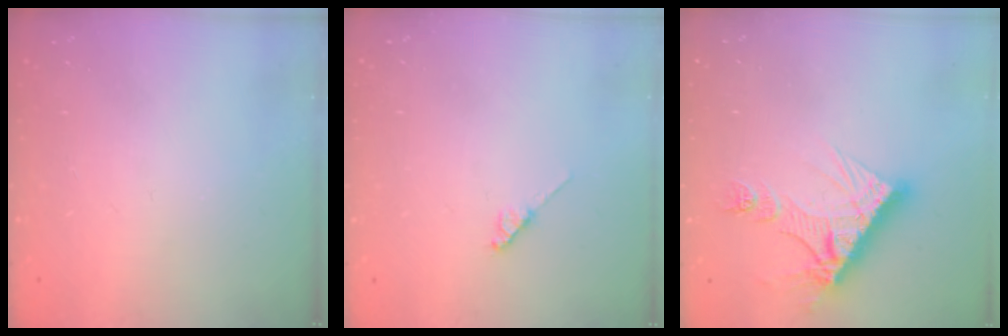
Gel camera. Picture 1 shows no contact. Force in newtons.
{"total": 3.5, "press": 3.5, "slide": 0.4}
{"total": 12.7, "press": 12.6, "slide": 1.1}